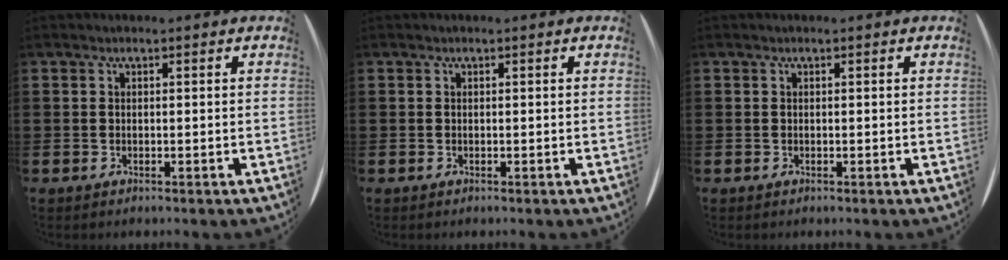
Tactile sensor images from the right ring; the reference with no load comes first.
{"total": 0.0}
{"total": 0.0}